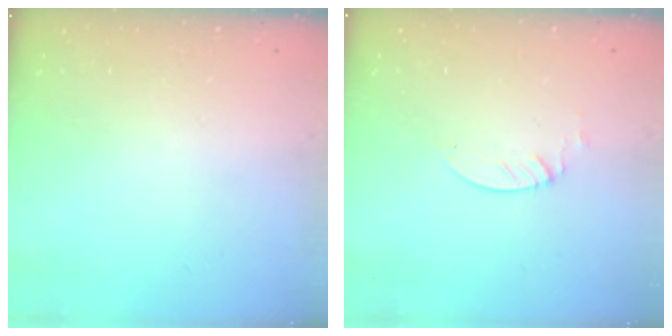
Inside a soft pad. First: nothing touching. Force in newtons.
{"total": 1.3, "press": 1.3, "slide": 0.1}